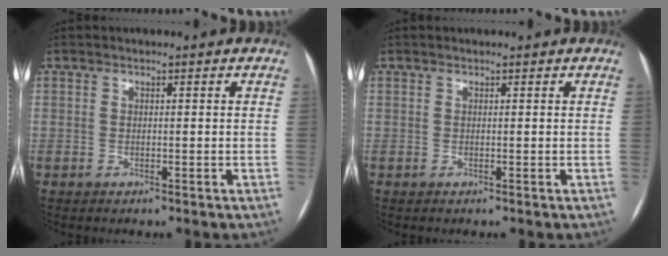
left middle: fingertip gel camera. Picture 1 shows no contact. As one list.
[{"total": 0.0}]